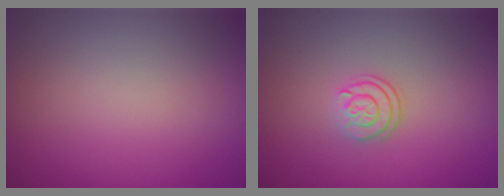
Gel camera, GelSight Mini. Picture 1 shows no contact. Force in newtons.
{"total": 2.5, "press": 1.8, "slide": 1.6}